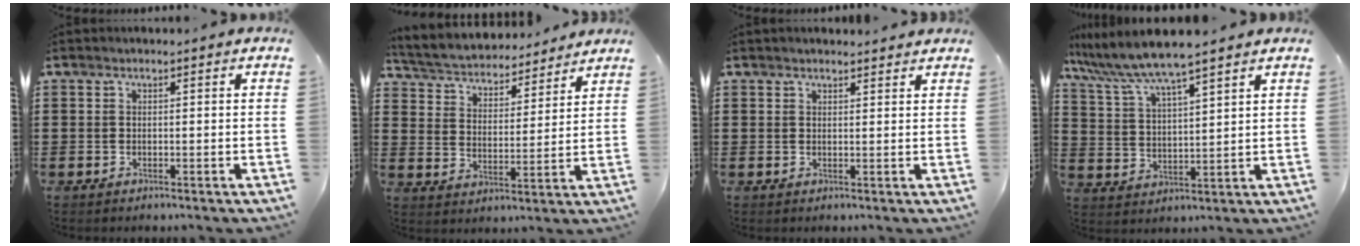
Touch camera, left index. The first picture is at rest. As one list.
[{"total": 4.2, "force": [4.1, 0.6, 0.4], "torque": [-0.032, -0.030, 0.065]}, {"total": 1.4, "force": [1.4, 0.2, 0.2], "torque": [-0.006, 0.002, 0.027]}, {"total": 7.2, "force": [6.3, -0.1, 3.5], "torque": [-0.090, -0.026, 0.109]}]